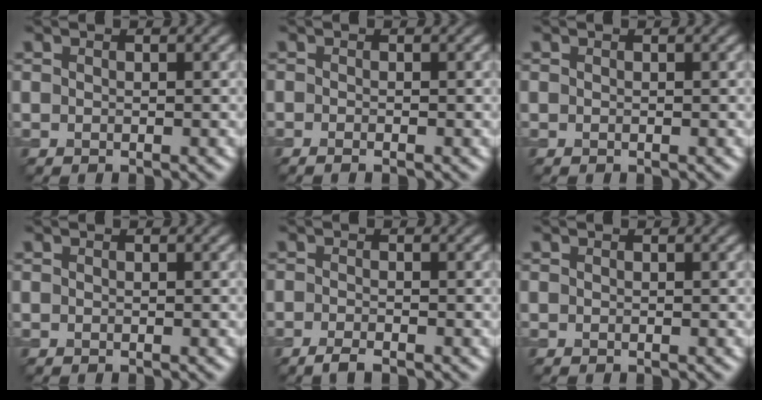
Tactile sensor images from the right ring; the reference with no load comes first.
{"total": 0.8, "force": [-0.4, 0.1, 0.6], "torque": [-0.010, -0.005, -0.008]}
{"total": 0.0}
{"total": 0.0}
{"total": 1.4, "force": [-1.1, 0.3, 0.9], "torque": [-0.019, -0.001, -0.024]}
{"total": 0.0}